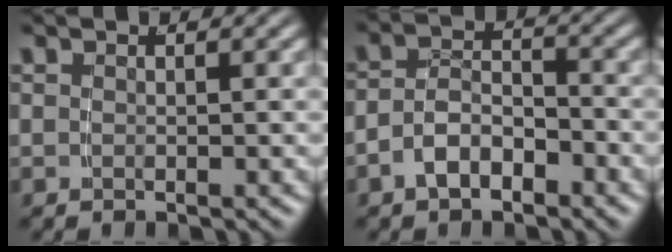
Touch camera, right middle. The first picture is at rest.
{"total": 4.3, "force": [-2.4, 2.9, 2.2], "torque": [-0.034, -0.006, -0.043]}